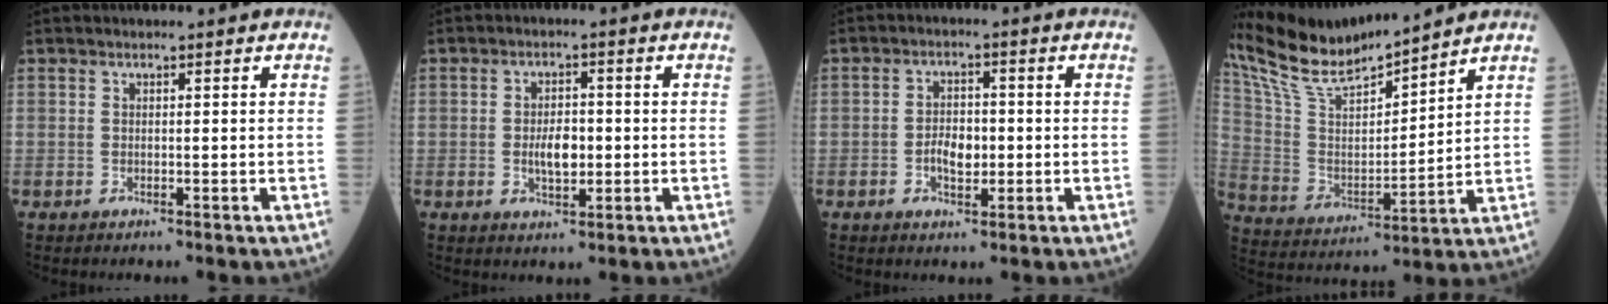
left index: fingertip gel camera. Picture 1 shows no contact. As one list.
[{"total": 4.3, "force": [-0.7, 2.0, 3.7], "torque": [-0.066, -0.002, -0.011]}, {"total": 4.2, "force": [-1.1, 2.2, 3.4], "torque": [-0.063, 0.001, -0.020]}, {"total": 15.4, "force": [14.2, 1.3, 5.8], "torque": [-0.127, 0.009, 0.277]}]